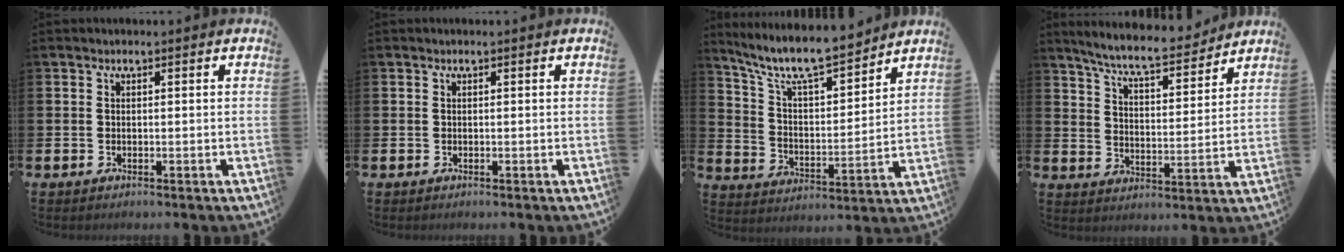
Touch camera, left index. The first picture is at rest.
{"total": 0.0}
{"total": 9.8, "force": [8.8, 1.8, 4.0], "torque": [-0.110, -0.057, 0.152]}
{"total": 7.6, "force": [7.0, 0.8, 2.7], "torque": [-0.083, -0.043, 0.122]}